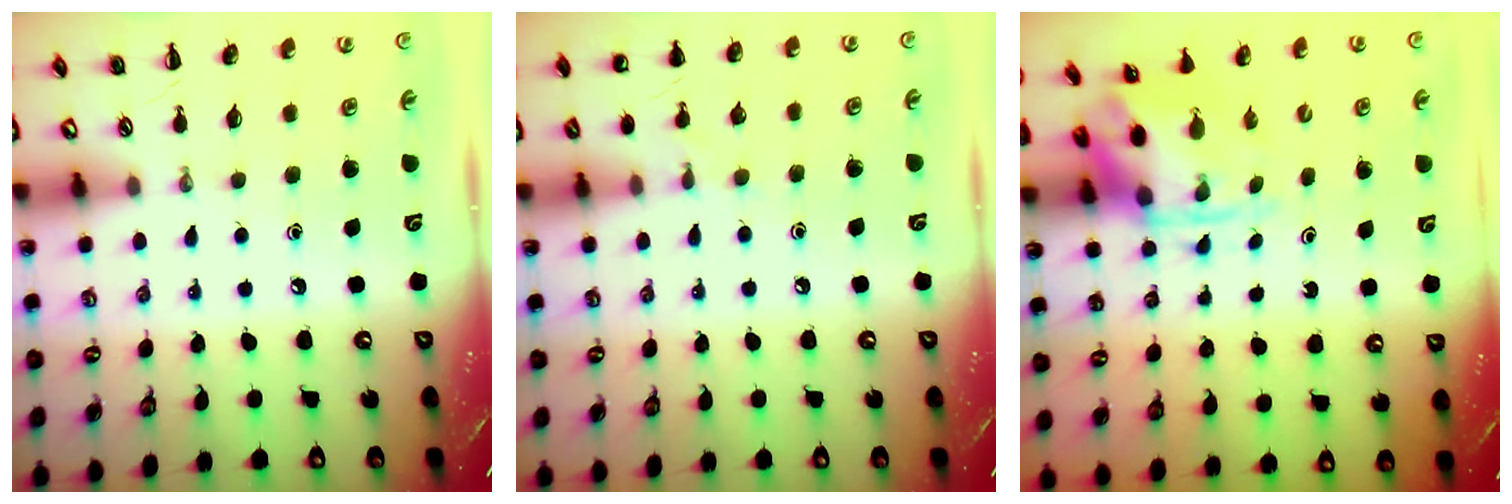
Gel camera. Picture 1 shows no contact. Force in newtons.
{"total": 5.4, "press": 5.1, "slide": 1.6}
{"total": 4.0, "press": 3.8, "slide": 1.2}